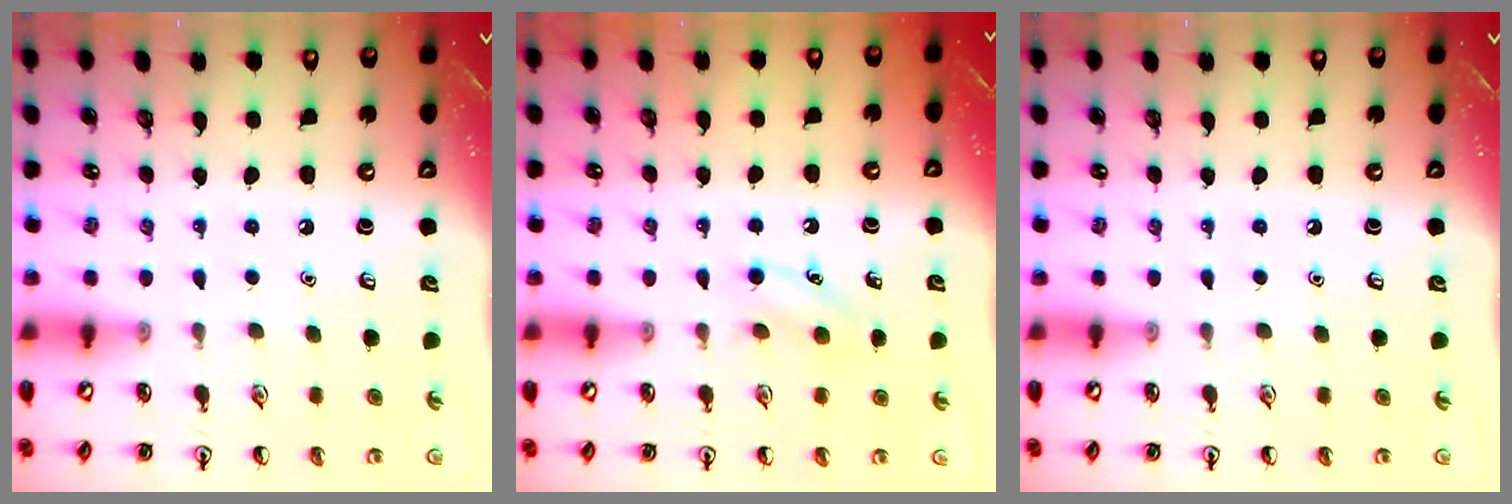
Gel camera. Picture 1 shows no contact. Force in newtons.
{"total": 5.8, "press": 5.6, "slide": 1.6}
{"total": 0.0}